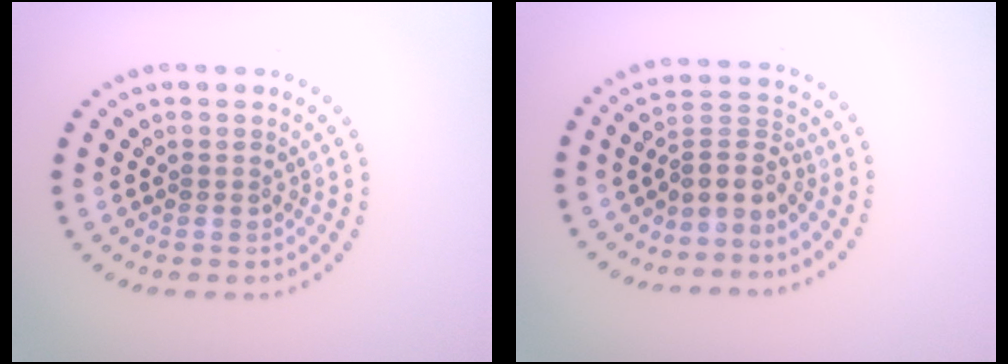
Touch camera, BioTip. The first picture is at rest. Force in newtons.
{"total": 2.9, "press": 2.0, "slide": 2.1}